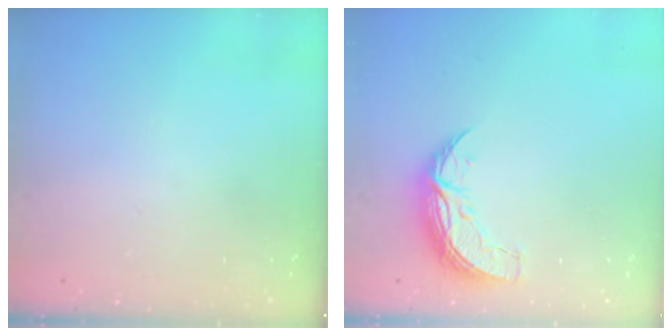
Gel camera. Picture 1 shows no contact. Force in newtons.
{"total": 7.5, "press": 7.5, "slide": 0.5}